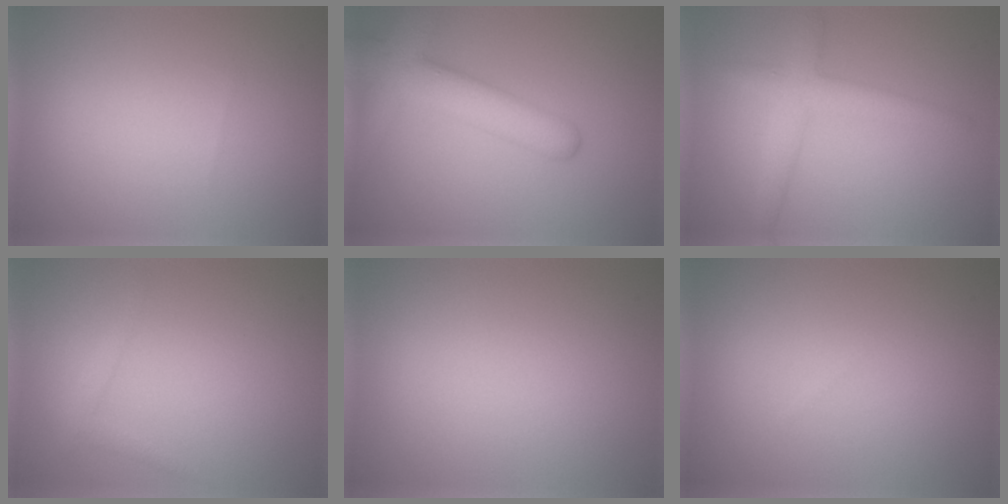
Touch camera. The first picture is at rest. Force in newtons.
{"total": 6.0, "press": 6.0, "slide": 0.3}
{"total": 2.6, "press": 2.6, "slide": 0.2}
{"total": 1.2, "press": 1.2, "slide": 0.1}
{"total": 0.0}
{"total": 0.0}